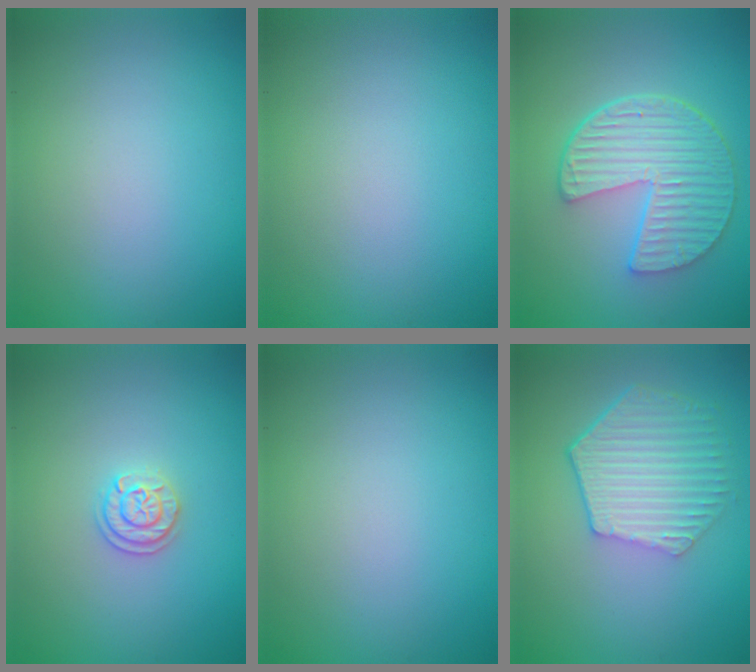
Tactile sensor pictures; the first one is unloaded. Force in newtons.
{"total": 0.0}
{"total": 6.4, "press": 4.7, "slide": 4.4}
{"total": 2.0, "press": 1.9, "slide": 0.8}
{"total": 0.0}
{"total": 5.8, "press": 4.4, "slide": 3.8}